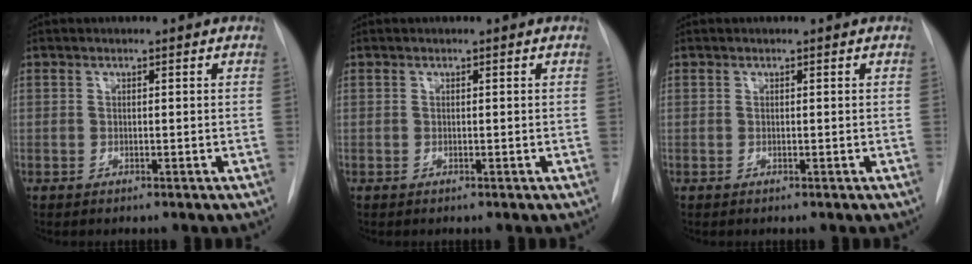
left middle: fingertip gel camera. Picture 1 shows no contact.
{"total": 0.0}
{"total": 0.0}